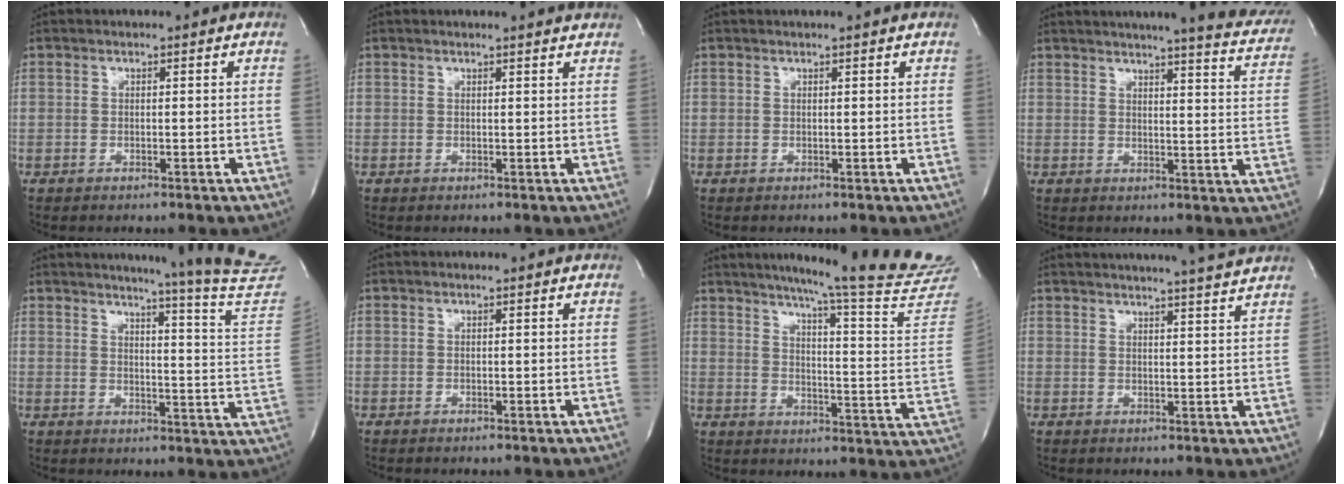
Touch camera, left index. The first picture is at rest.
{"total": 3.3, "force": [3.2, -0.2, 0.8], "torque": [-0.015, -0.001, 0.026]}
{"total": 0.8, "force": [0.6, -0.3, 0.4], "torque": [-0.008, -0.002, 0.017]}
{"total": 17.1, "force": [15.1, 1.3, 7.9], "torque": [-0.092, -0.046, 0.161]}
{"total": 16.2, "force": [14.9, -2.0, 5.8], "torque": [-0.076, -0.126, 0.155]}
{"total": 0.0}
{"total": 24.8, "force": [22.2, -1.8, 10.9], "torque": [-0.164, -0.113, 0.271]}
{"total": 12.8, "force": [11.9, -0.8, 4.6], "torque": [-0.078, -0.017, 0.146]}